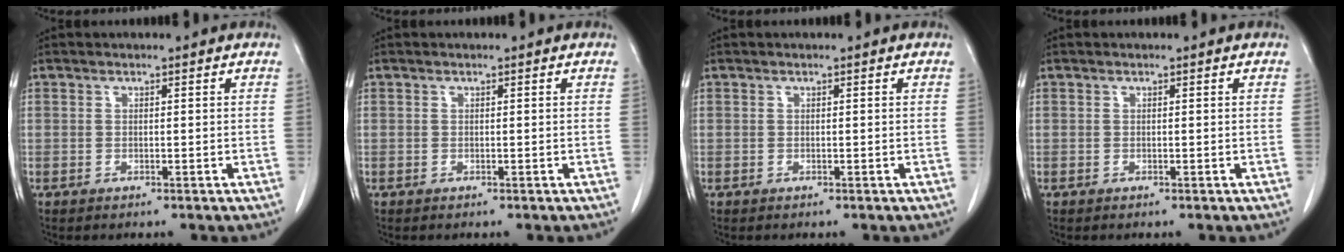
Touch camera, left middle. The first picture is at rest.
{"total": 0.0}
{"total": 0.0}
{"total": 0.0}